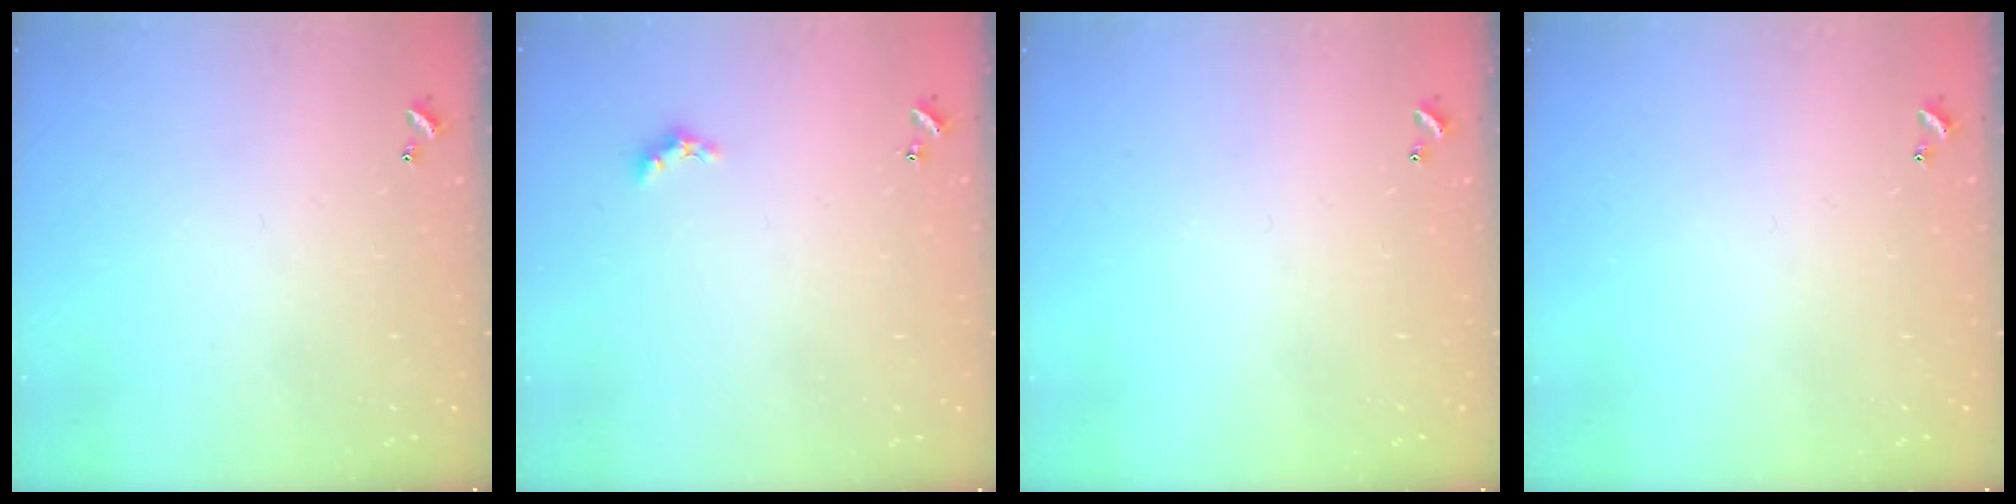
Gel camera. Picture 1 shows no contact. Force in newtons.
{"total": 1.5, "press": 1.4, "slide": 0.4}
{"total": 0.0}
{"total": 0.0}